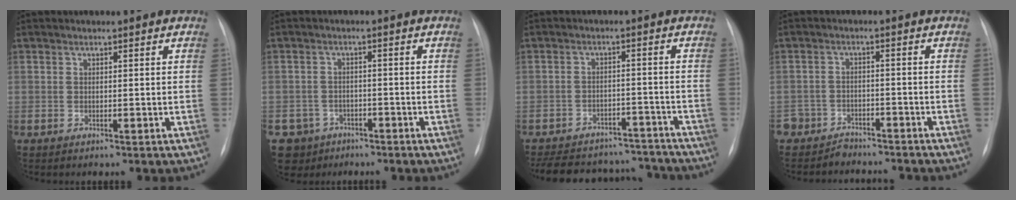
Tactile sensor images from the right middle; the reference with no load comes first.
{"total": 5.5, "force": [-3.4, 4.4, -0.2], "torque": [0.007, 0.009, -0.051]}
{"total": 19.7, "force": [-17.7, 6.6, 5.6], "torque": [-0.134, 0.008, -0.234]}
{"total": 7.0, "force": [-6.1, 3.5, 0.5], "torque": [-0.005, 0.009, -0.091]}